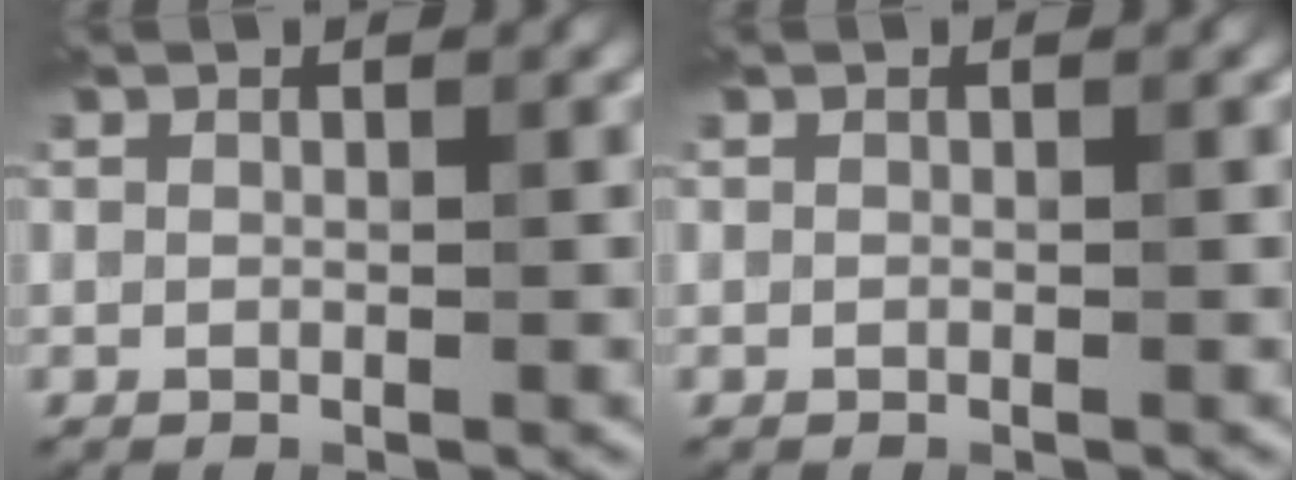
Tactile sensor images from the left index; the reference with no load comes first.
{"total": 0.0}